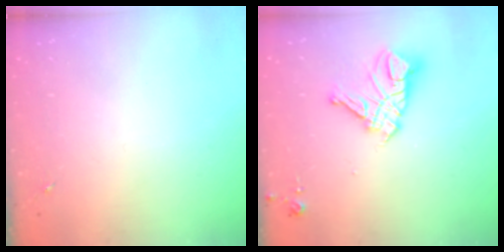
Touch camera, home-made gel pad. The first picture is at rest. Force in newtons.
{"total": 14.0, "press": 13.9, "slide": 1.5}